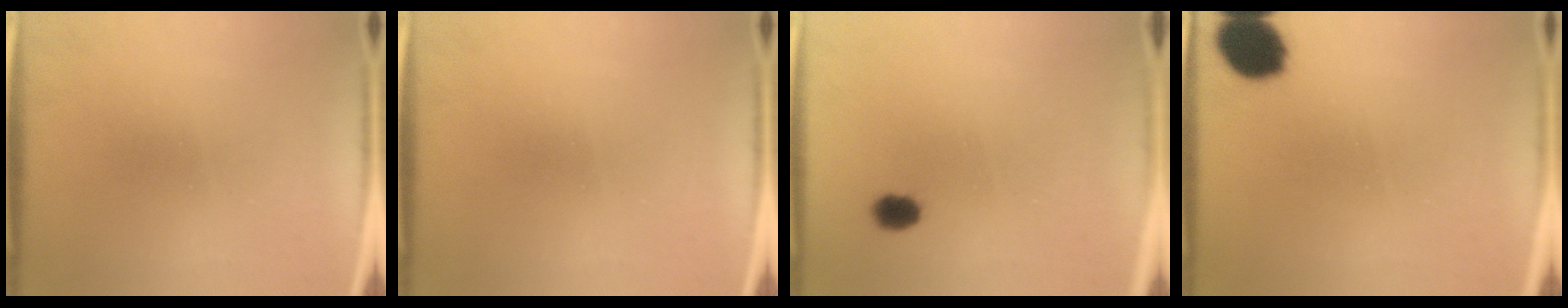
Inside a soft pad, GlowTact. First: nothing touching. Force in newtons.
{"total": 0.0}
{"total": 3.4}
{"total": 10.6}